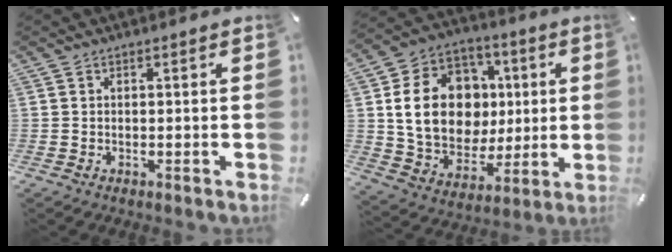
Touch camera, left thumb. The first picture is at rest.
{"total": 18.8, "force": [2.6, 15.5, 10.3], "torque": [-0.182, 0.004, 0.059]}